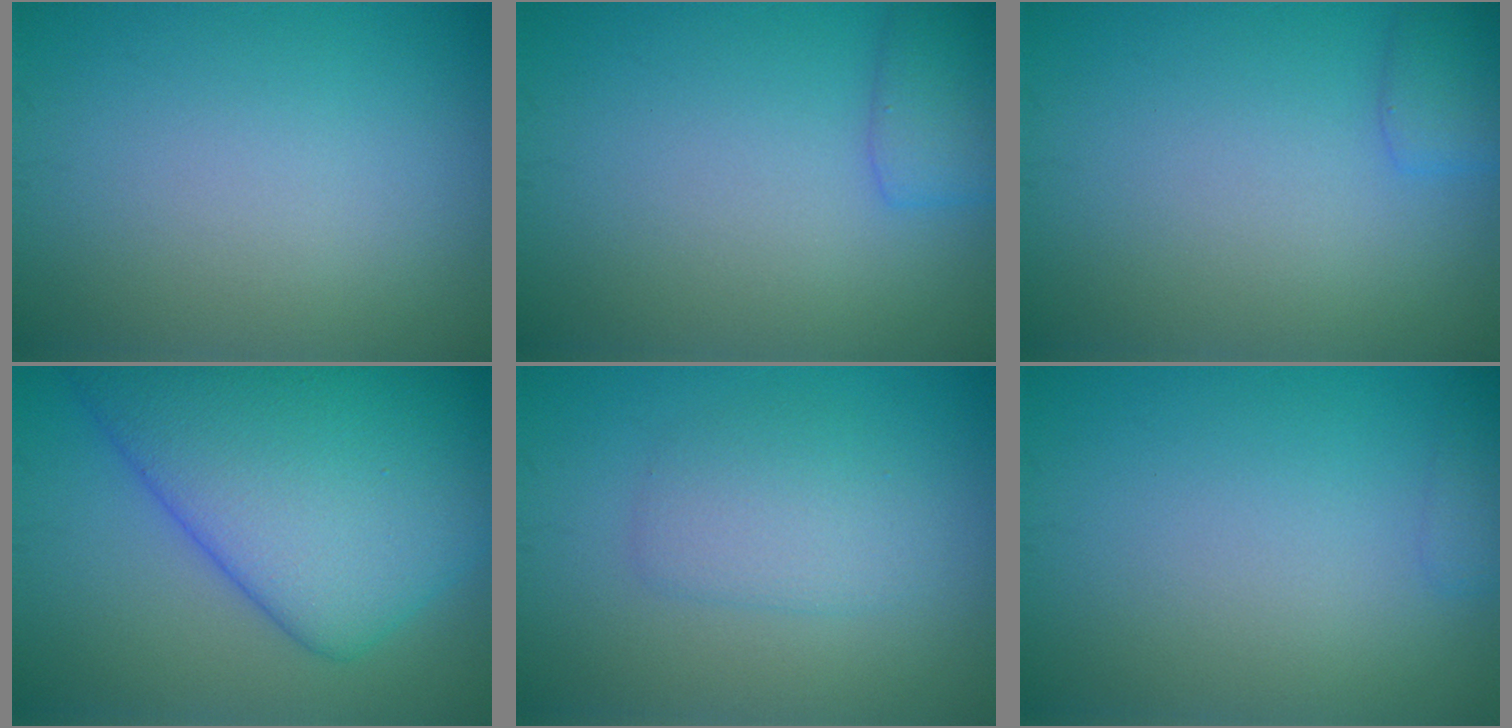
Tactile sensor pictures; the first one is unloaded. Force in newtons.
{"total": 2.4, "press": 2.4, "slide": 0.1}
{"total": 1.7, "press": 1.7, "slide": 0.1}
{"total": 12.6, "press": 12.6, "slide": 0.1}
{"total": 2.3, "press": 2.3, "slide": 0.1}
{"total": 1.1, "press": 1.1, "slide": 0.1}